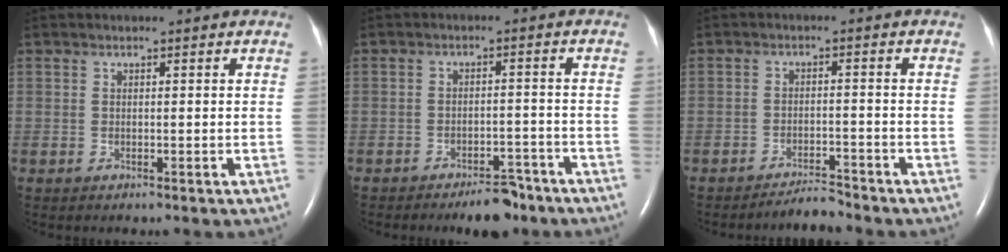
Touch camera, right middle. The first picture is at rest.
{"total": 5.4, "force": [-4.4, 1.9, 2.5], "torque": [-0.032, 0.003, -0.064]}
{"total": 3.0, "force": [-2.9, -0.2, 0.0], "torque": [-0.001, -0.015, -0.049]}